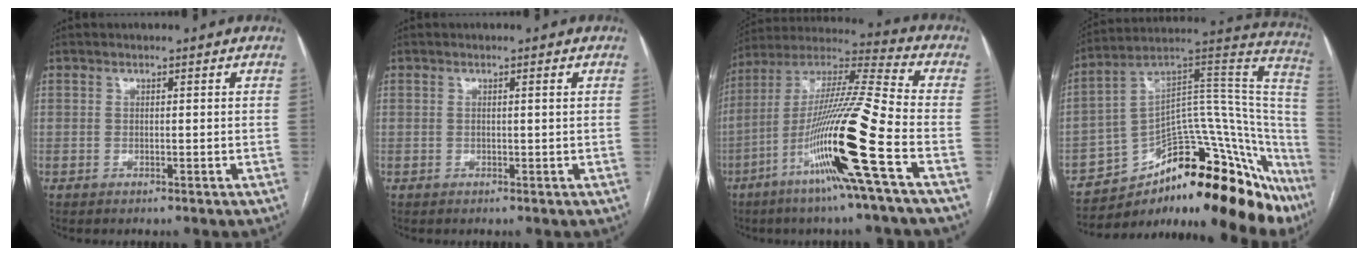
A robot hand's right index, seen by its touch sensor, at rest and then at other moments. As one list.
[{"total": 0.8, "force": [0.2, -0.1, 0.7], "torque": [-0.014, 0.002, 0.002]}, {"total": 20.1, "force": [-7.6, -1.3, 18.6], "torque": [-0.371, -0.024, -0.153]}, {"total": 30.7, "force": [-23.6, 11.6, 15.8], "torque": [-0.116, 0.054, -0.319]}]